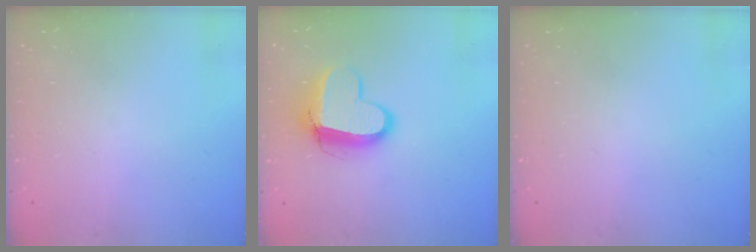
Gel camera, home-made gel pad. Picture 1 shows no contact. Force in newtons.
{"total": 11.2, "press": 11.2, "slide": 0.9}
{"total": 0.0}